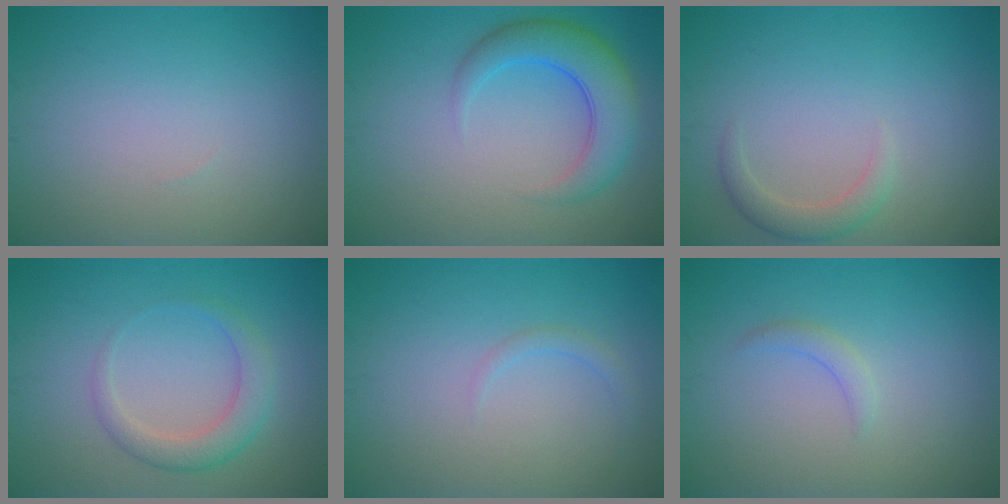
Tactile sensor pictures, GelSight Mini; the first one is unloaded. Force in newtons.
{"total": 5.1, "press": 5.1, "slide": 0.2}
{"total": 2.0, "press": 2.0, "slide": 0.2}
{"total": 3.0, "press": 3.0, "slide": 0.1}
{"total": 1.0, "press": 1.0, "slide": 0.1}
{"total": 1.2, "press": 1.2, "slide": 0.2}